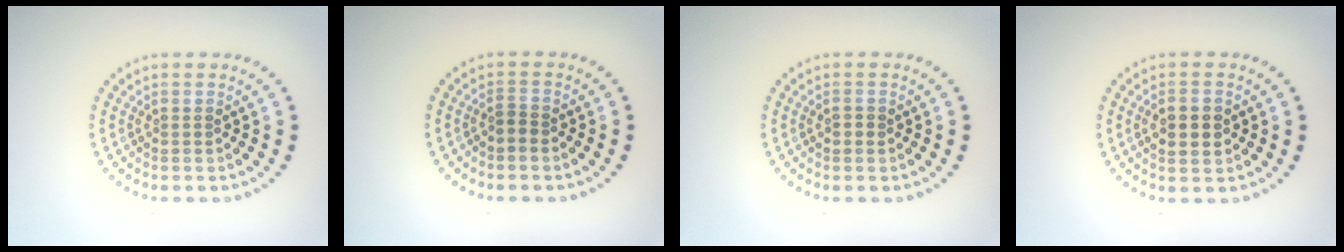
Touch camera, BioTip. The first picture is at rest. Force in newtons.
{"total": 1.1, "press": 0.9, "slide": 0.7}
{"total": 0.9, "press": 0.9, "slide": 0.0}
{"total": 2.6, "press": 2.6, "slide": 0.2}